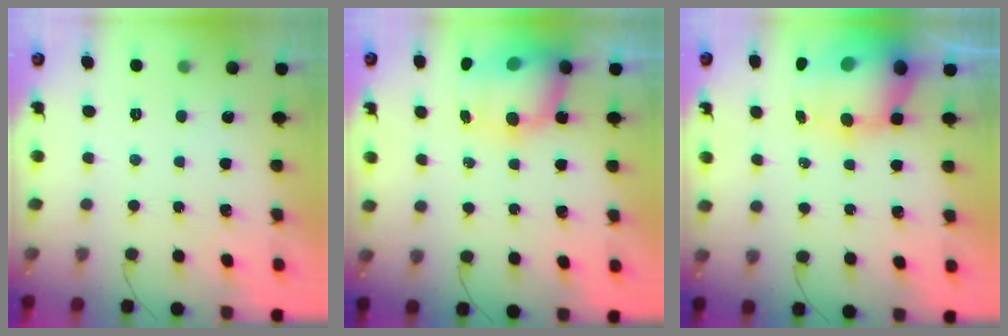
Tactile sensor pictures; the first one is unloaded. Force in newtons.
{"total": 10.2, "press": 10.0, "slide": 2.0}
{"total": 11.7, "press": 11.4, "slide": 2.9}